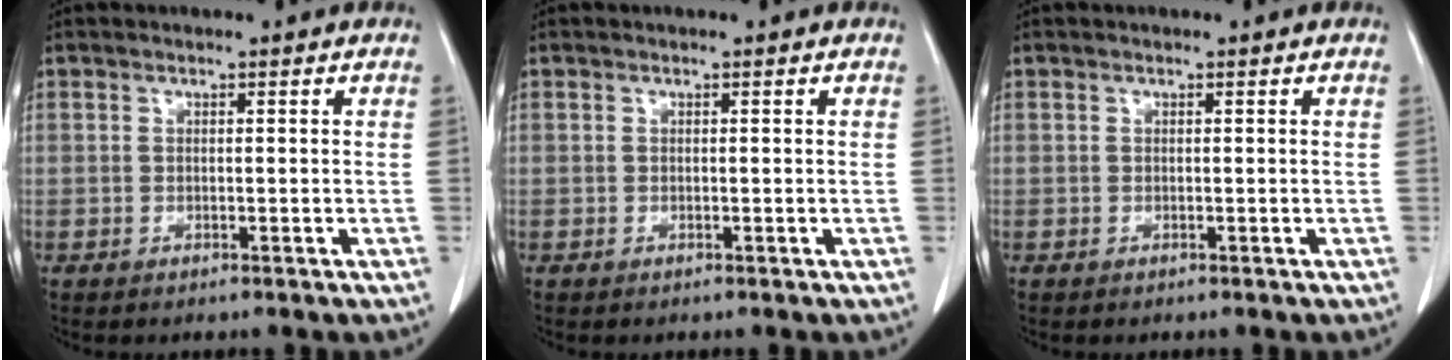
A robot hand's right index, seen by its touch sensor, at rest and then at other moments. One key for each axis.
{"total": 0.0}
{"total": 0.0}